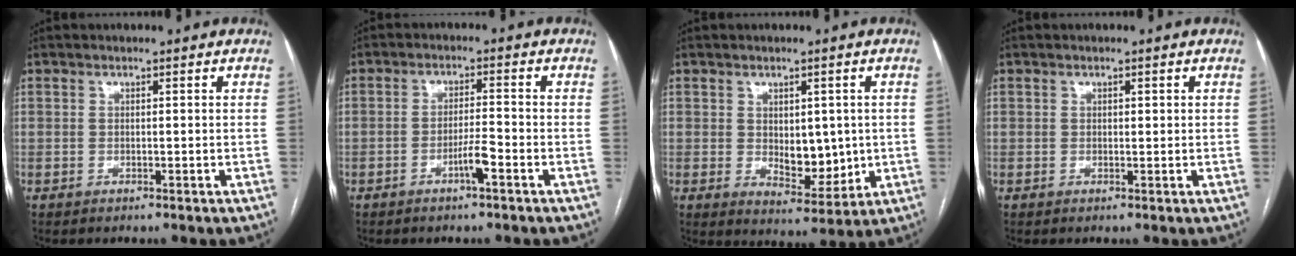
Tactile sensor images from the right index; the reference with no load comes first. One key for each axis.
{"total": 3.7, "fx": -2.0, "fy": 0.1, "fz": 3.2, "tx": -0.057, "ty": -0.002, "tz": -0.036}
{"total": 7.1, "fx": 0.1, "fy": 3.8, "fz": 6.1, "tx": -0.086, "ty": -0.006, "tz": 0.016}
{"total": 0.5, "fx": 0.3, "fy": 0.2, "fz": 0.3, "tx": -0.002, "ty": 0.000, "tz": 0.004}